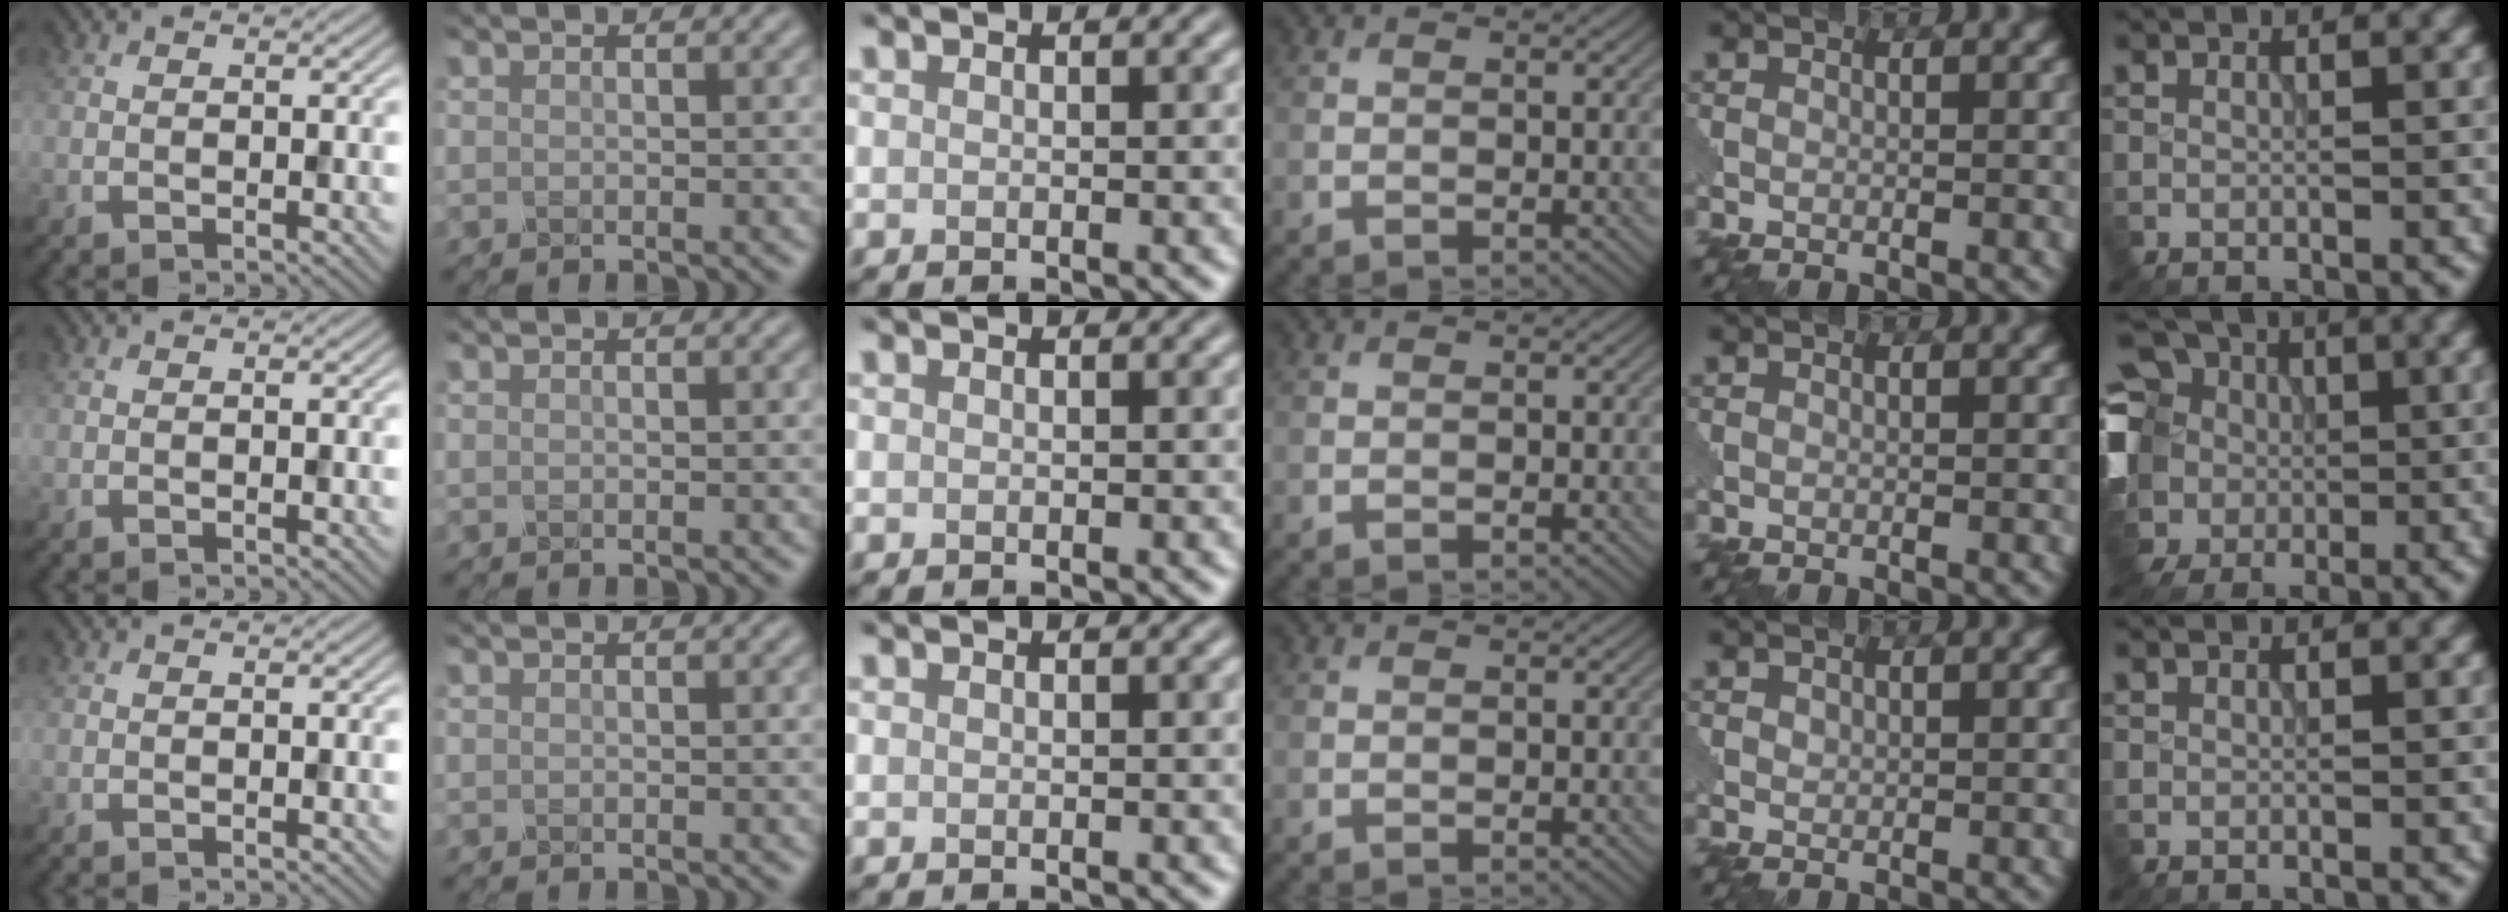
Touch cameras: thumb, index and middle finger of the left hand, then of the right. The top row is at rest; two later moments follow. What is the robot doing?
{"motion": "close", "object": "eyeshadow palette"}